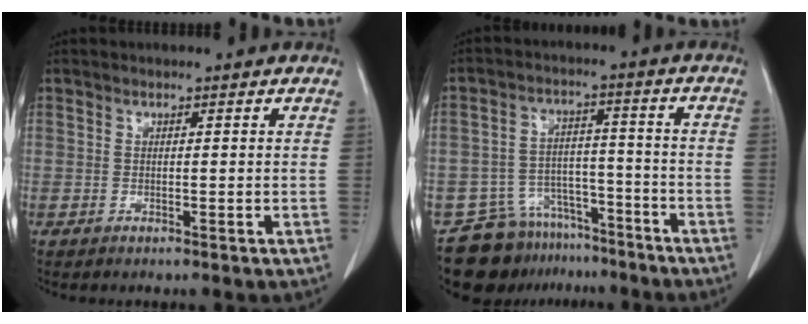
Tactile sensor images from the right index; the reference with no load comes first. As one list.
[{"total": 10.9, "force": [-8.6, 6.5, 1.9], "torque": [-0.024, 0.040, -0.134]}]